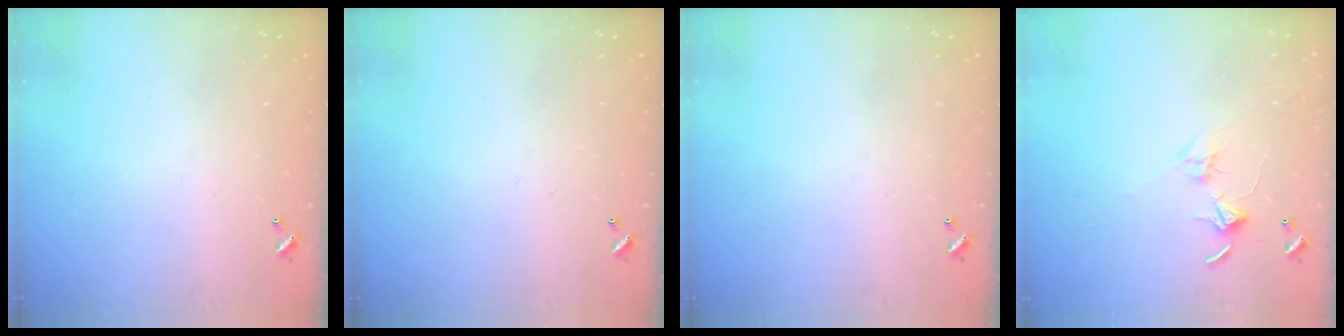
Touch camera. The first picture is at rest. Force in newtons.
{"total": 0.0}
{"total": 0.0}
{"total": 2.8, "press": 2.8, "slide": 0.2}